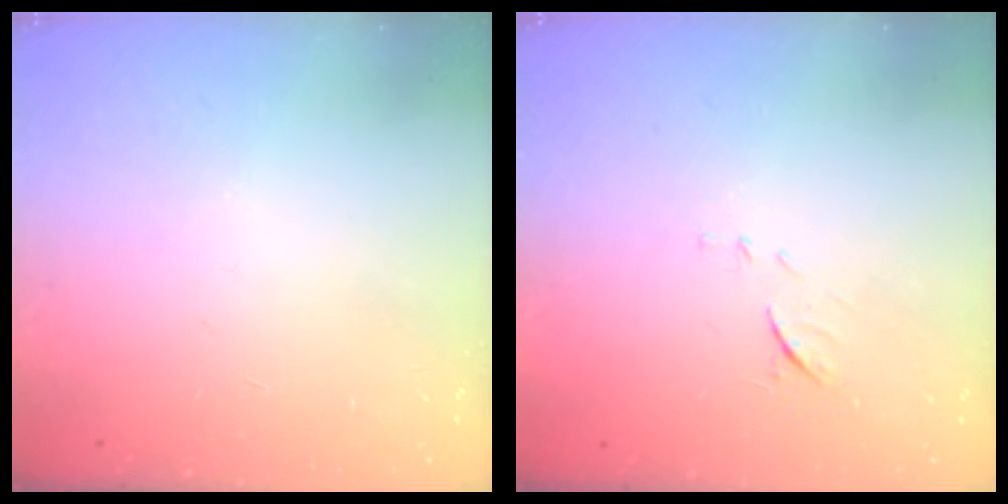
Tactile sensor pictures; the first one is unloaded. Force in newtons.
{"total": 6.2, "press": 6.2, "slide": 1.0}